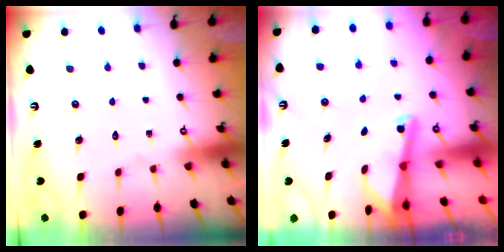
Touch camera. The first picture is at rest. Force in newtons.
{"total": 2.2, "press": 2.2, "slide": 0.3}